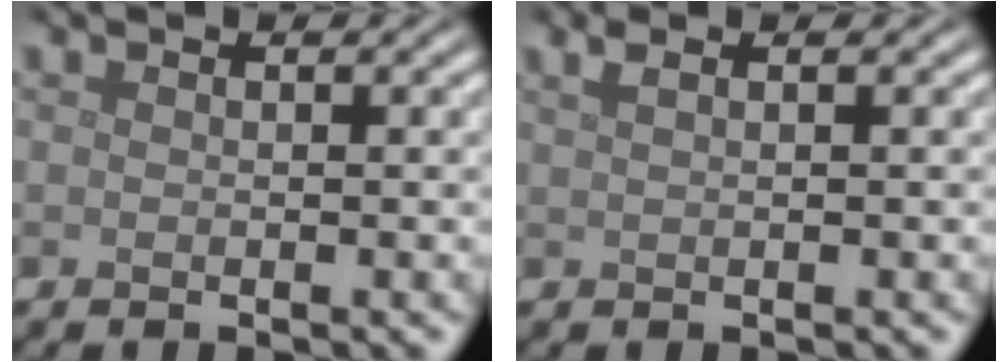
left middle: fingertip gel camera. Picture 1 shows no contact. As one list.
[{"total": 1.5, "force": [0.9, 0.6, 1.1], "torque": [-0.019, 0.003, 0.013]}]